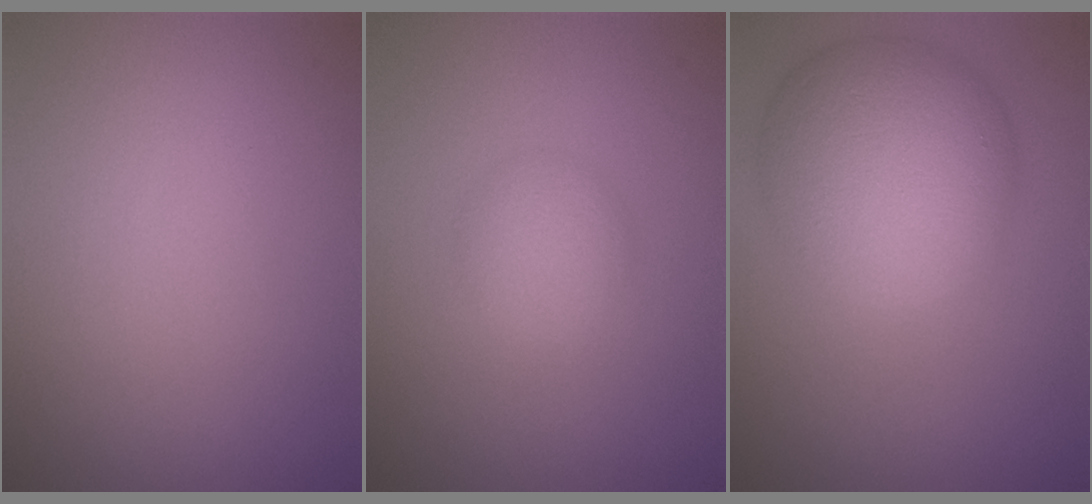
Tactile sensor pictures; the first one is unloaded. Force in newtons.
{"total": 2.4, "press": 2.4, "slide": 0.1}
{"total": 9.0, "press": 9.0, "slide": 0.4}